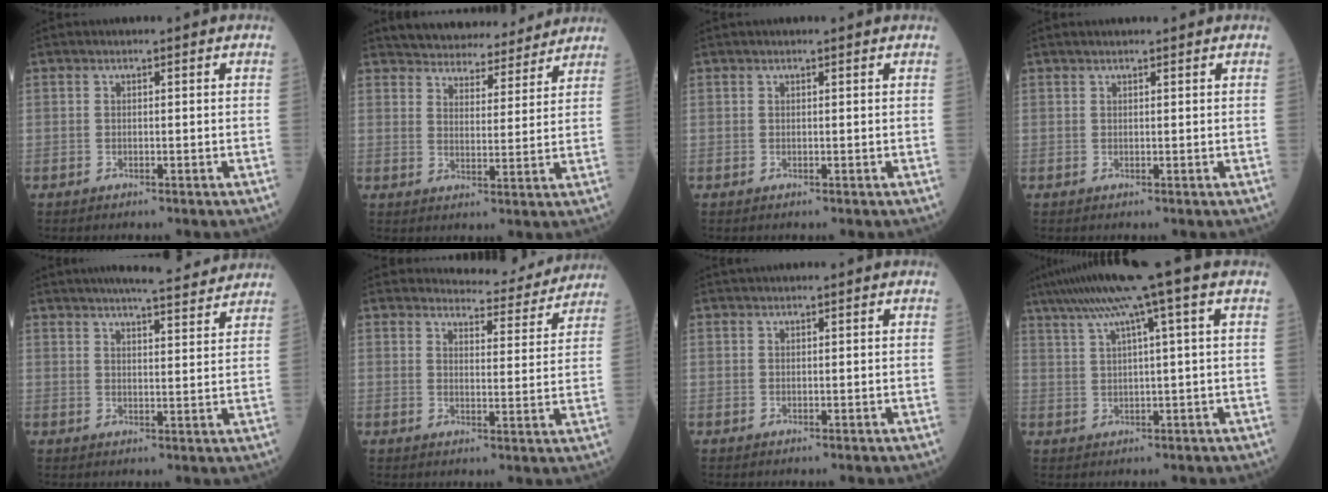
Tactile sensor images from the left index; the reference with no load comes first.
{"total": 14.6, "force": [13.7, 3.8, 3.3], "torque": [-0.032, 0.009, 0.181]}
{"total": 0.7, "force": [0.7, -0.1, 0.3], "torque": [-0.006, 0.007, 0.013]}
{"total": 2.4, "force": [2.1, 0.2, 1.3], "torque": [-0.012, 0.025, 0.032]}
{"total": 12.9, "force": [11.5, 1.4, 5.7], "torque": [-0.079, 0.011, 0.145]}
{"total": 8.9, "force": [8.7, 1.4, 0.7], "torque": [-0.002, -0.014, 0.102]}
{"total": 0.6, "force": [0.4, 0.0, 0.5], "torque": [-0.011, 0.012, 0.012]}
{"total": 11.4, "force": [7.0, -1.3, 9.0], "torque": [-0.152, 0.039, 0.104]}